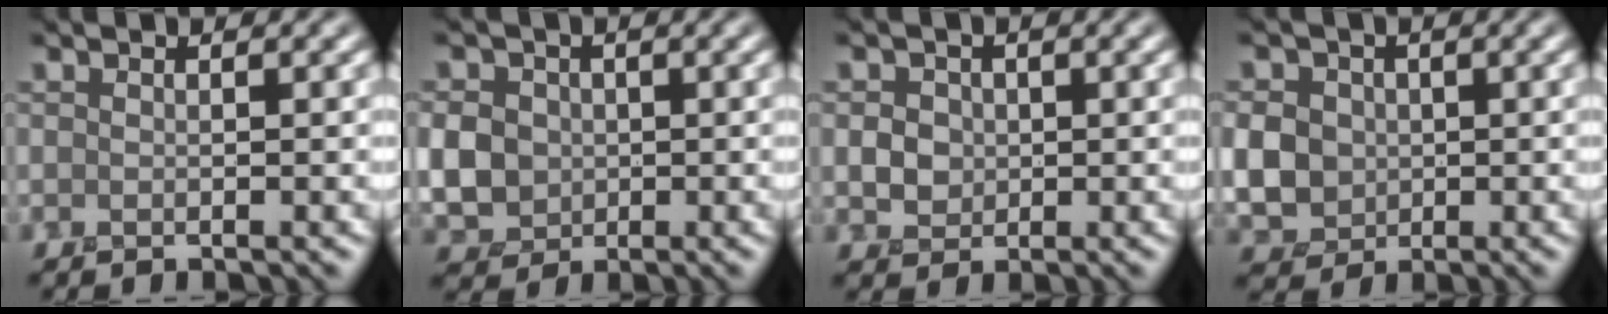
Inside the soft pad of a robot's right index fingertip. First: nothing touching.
{"total": 5.2, "force": [-0.1, 4.6, 2.5], "torque": [-0.068, 0.002, -0.014]}
{"total": 2.3, "force": [0.2, 2.1, 1.0], "torque": [-0.019, -0.001, 0.009]}
{"total": 5.8, "force": [0.0, 5.1, 2.8], "torque": [-0.071, 0.007, -0.016]}